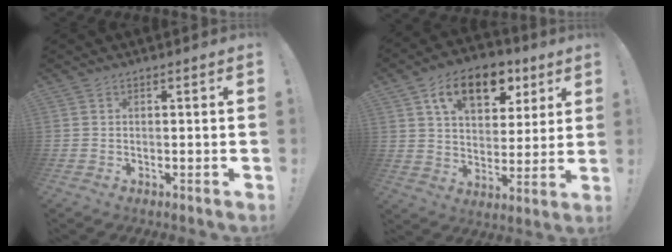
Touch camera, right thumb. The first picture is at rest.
{"total": 15.4, "force": [7.9, 9.3, 9.3], "torque": [-0.150, -0.026, 0.142]}